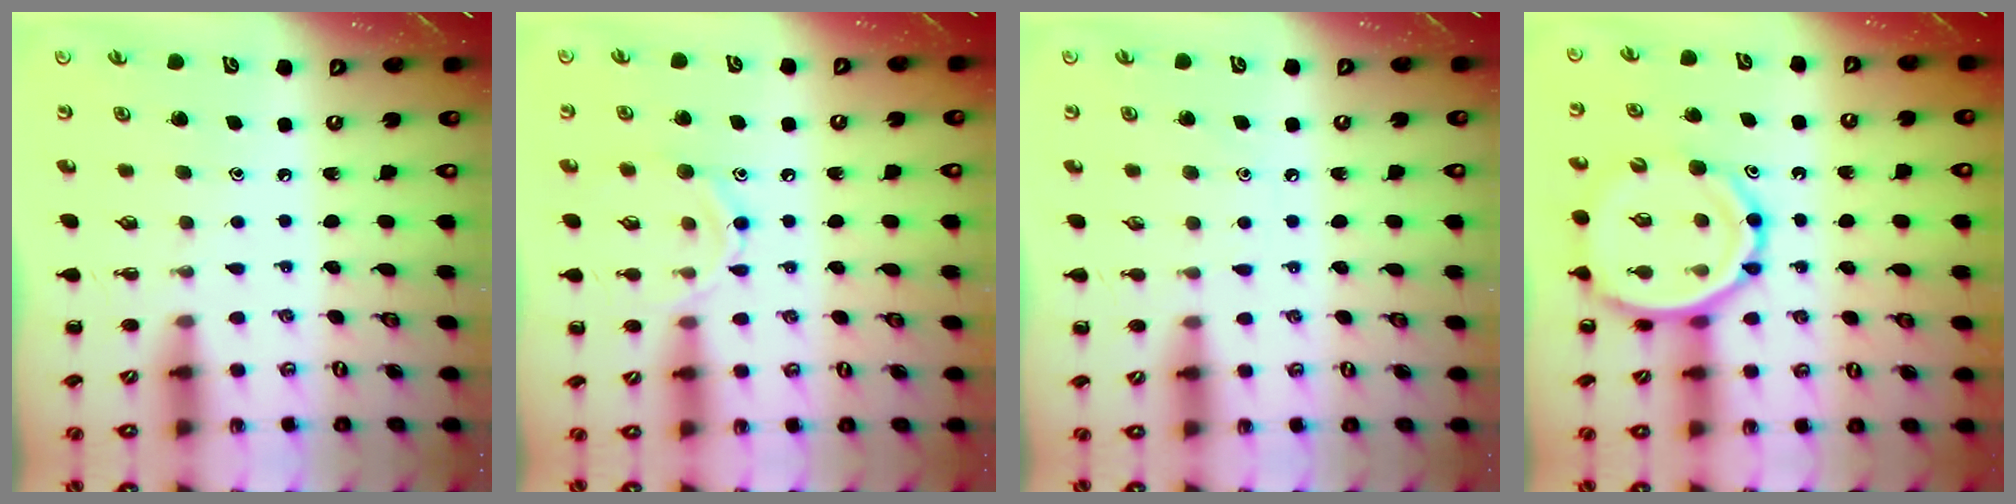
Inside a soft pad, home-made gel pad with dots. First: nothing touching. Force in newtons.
{"total": 9.0, "press": 8.9, "slide": 1.2}
{"total": 3.9, "press": 3.7, "slide": 1.3}
{"total": 14.3, "press": 13.8, "slide": 3.8}